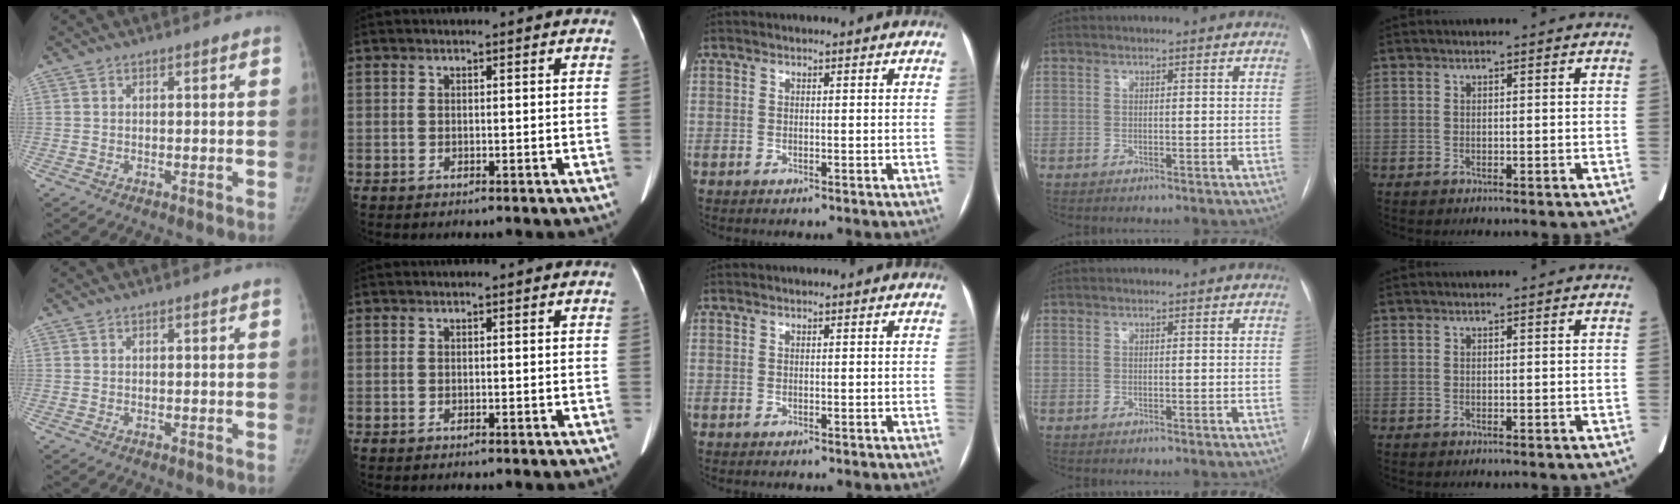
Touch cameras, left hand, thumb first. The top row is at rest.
{}